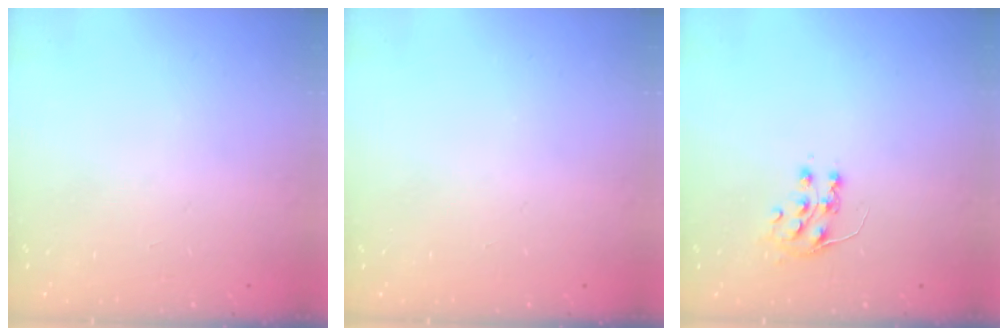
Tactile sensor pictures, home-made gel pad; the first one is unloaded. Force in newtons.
{"total": 0.0}
{"total": 7.3, "press": 7.3, "slide": 0.5}